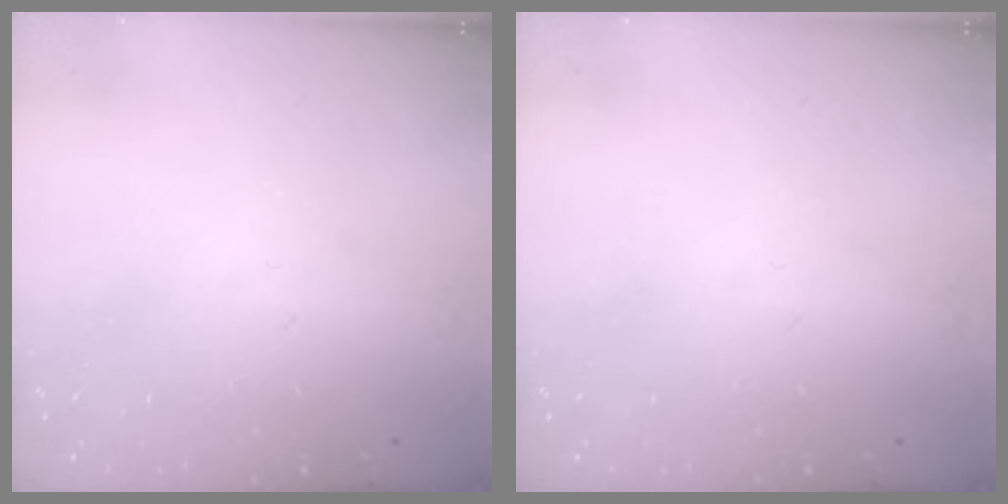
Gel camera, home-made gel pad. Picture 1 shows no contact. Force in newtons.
{"total": 0.0}